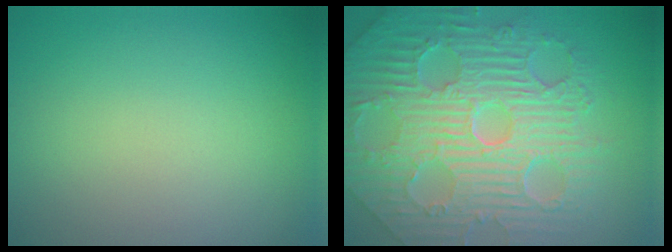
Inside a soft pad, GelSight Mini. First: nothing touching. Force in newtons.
{"total": 11.5, "press": 7.5, "slide": 8.7}